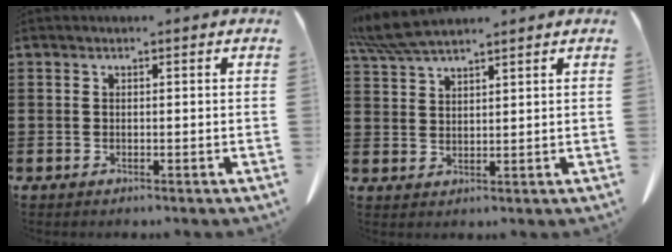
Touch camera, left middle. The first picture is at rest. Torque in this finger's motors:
{"motor_torque": [0.95, 0.67, 0.11, 0.10]}